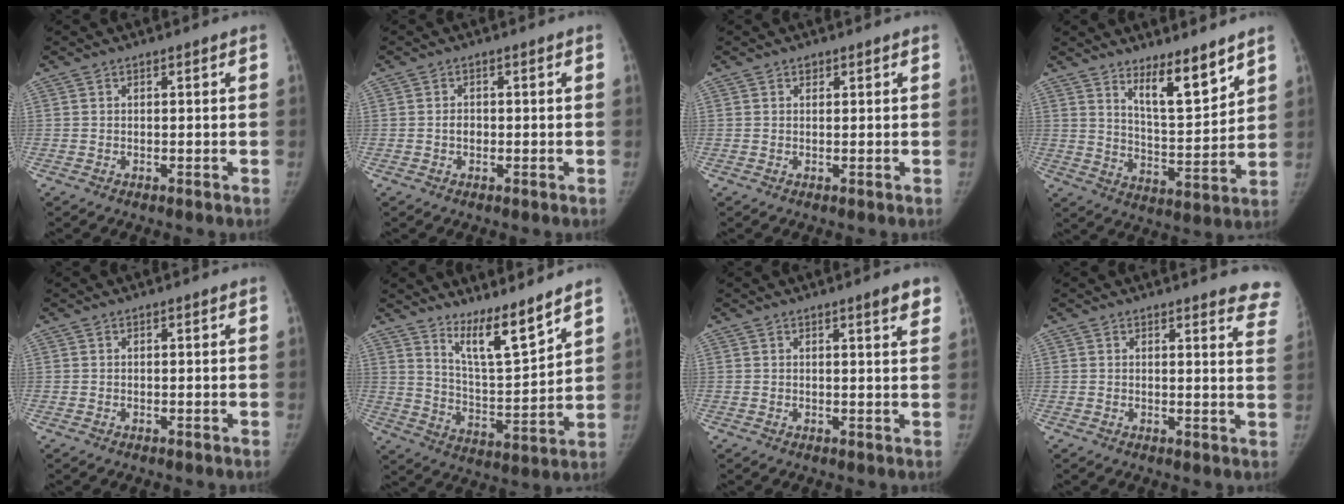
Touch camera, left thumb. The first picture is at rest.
{"total": 1.6, "force": [-0.3, 1.3, 0.9], "torque": [-0.010, 0.005, -0.007]}
{"total": 0.7, "force": [0.4, 0.5, 0.2], "torque": [0.003, -0.002, 0.004]}
{"total": 10.4, "force": [7.5, 2.4, 6.8], "torque": [-0.095, -0.072, 0.135]}
{"total": 0.0}
{"total": 10.6, "force": [8.5, 1.1, 6.2], "torque": [-0.097, -0.079, 0.159]}
{"total": 3.5, "force": [2.2, 0.5, 2.6], "torque": [-0.028, -0.012, 0.030]}
{"total": 8.7, "force": [8.0, 1.8, 3.0], "torque": [0.003, -0.050, 0.059]}